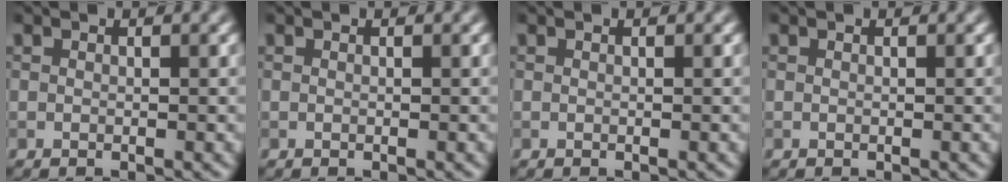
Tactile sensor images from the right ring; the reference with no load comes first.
{"total": 0.0}
{"total": 0.0}
{"total": 0.0}